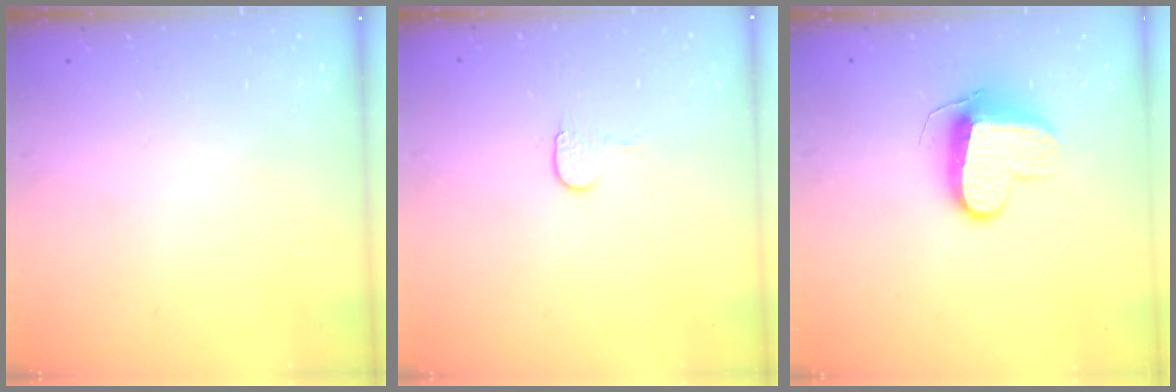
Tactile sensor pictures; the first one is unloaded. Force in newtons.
{"total": 4.1, "press": 4.1, "slide": 0.4}
{"total": 9.9, "press": 9.9, "slide": 0.3}